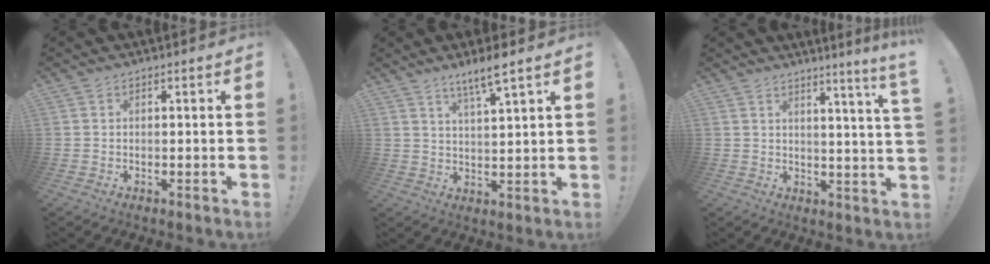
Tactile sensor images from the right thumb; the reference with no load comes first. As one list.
[{"total": 7.3, "force": [5.4, 0.3, 4.9], "torque": [-0.088, -0.026, 0.089]}, {"total": 6.0, "force": [3.6, -1.5, 4.6], "torque": [-0.053, -0.035, 0.050]}]